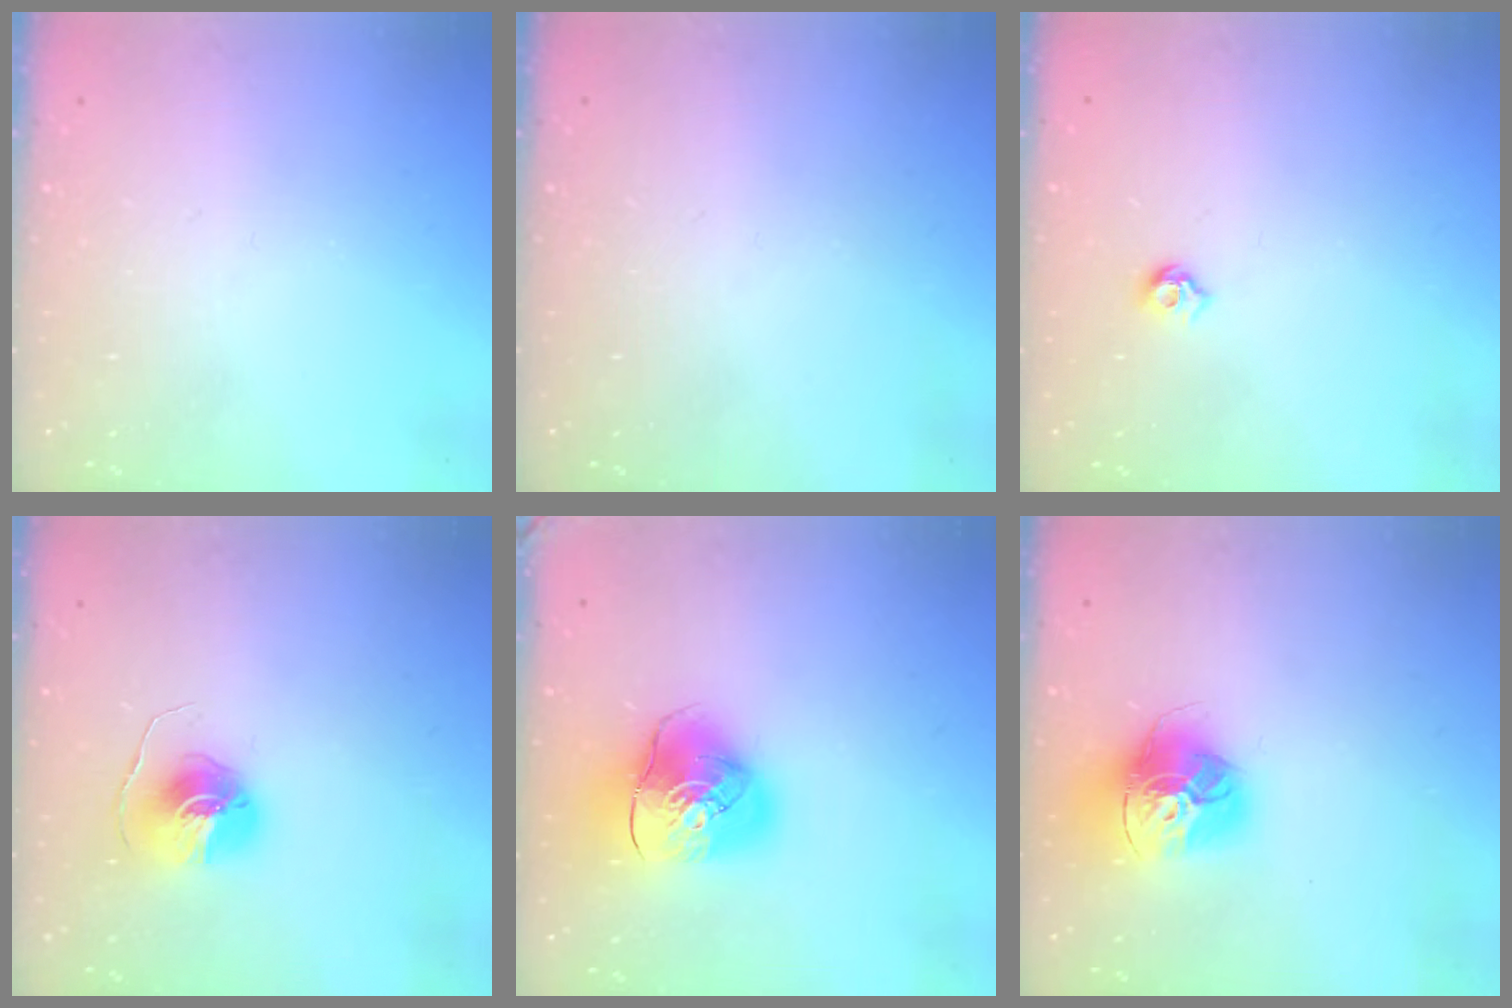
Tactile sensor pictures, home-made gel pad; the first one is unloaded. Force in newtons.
{"total": 0.0}
{"total": 5.0, "press": 4.9, "slide": 0.8}
{"total": 7.8, "press": 7.8, "slide": 0.1}
{"total": 12.1, "press": 11.9, "slide": 1.9}
{"total": 15.9, "press": 15.8, "slide": 1.4}